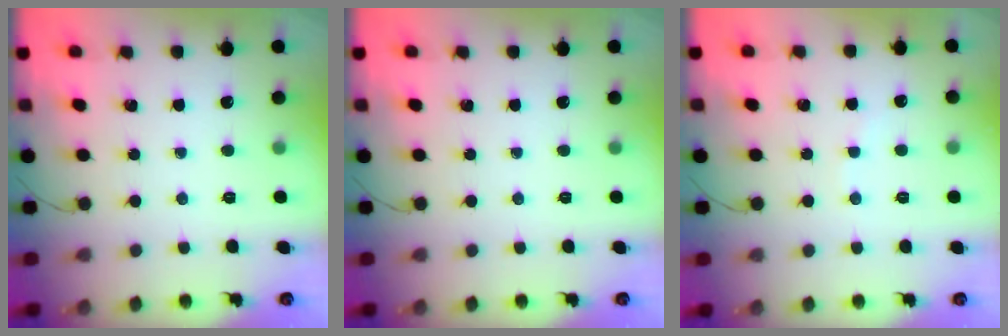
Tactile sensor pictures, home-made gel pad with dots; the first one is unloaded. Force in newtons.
{"total": 0.0}
{"total": 3.8, "press": 3.7, "slide": 0.9}